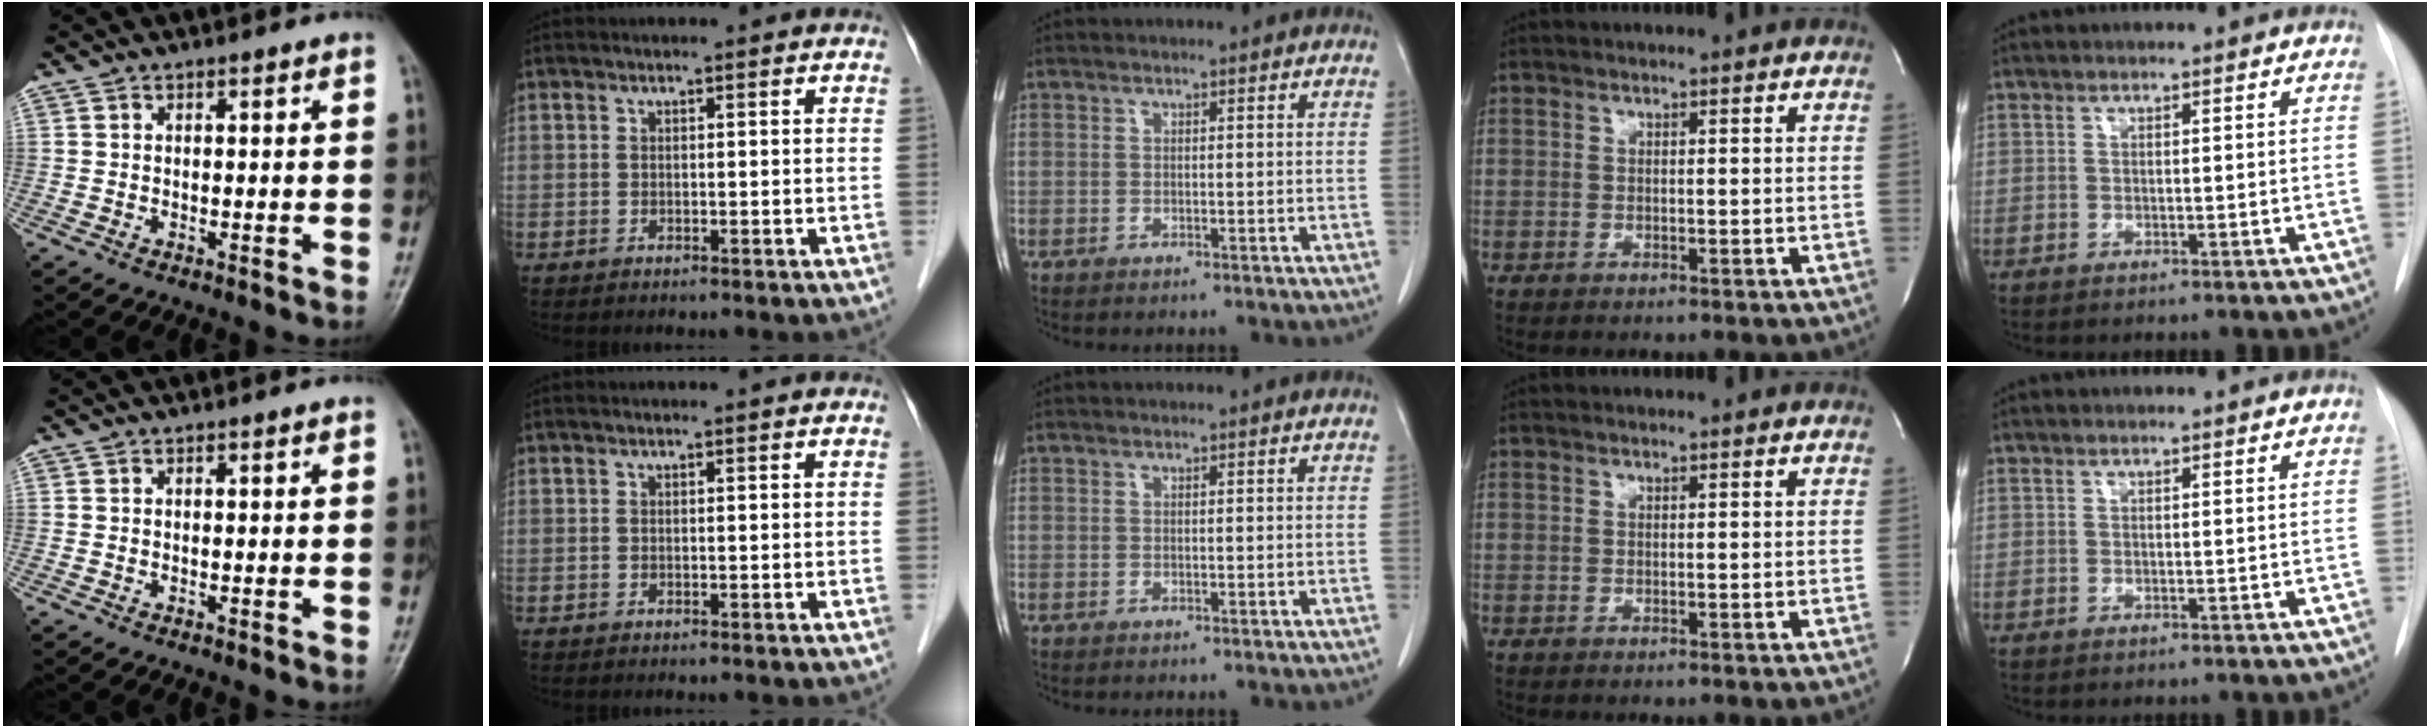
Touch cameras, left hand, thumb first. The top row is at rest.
{}